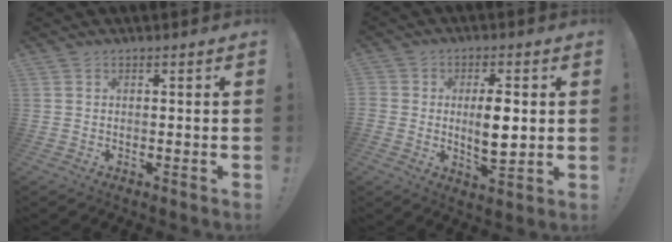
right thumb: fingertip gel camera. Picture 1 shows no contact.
{"total": 8.7, "force": [0.4, 4.5, 7.4], "torque": [-0.125, -0.007, 0.001]}